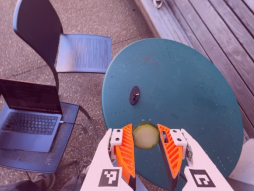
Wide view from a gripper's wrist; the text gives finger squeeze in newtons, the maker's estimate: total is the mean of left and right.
{"total": 10.2, "left": 10.4, "right": 9.9}